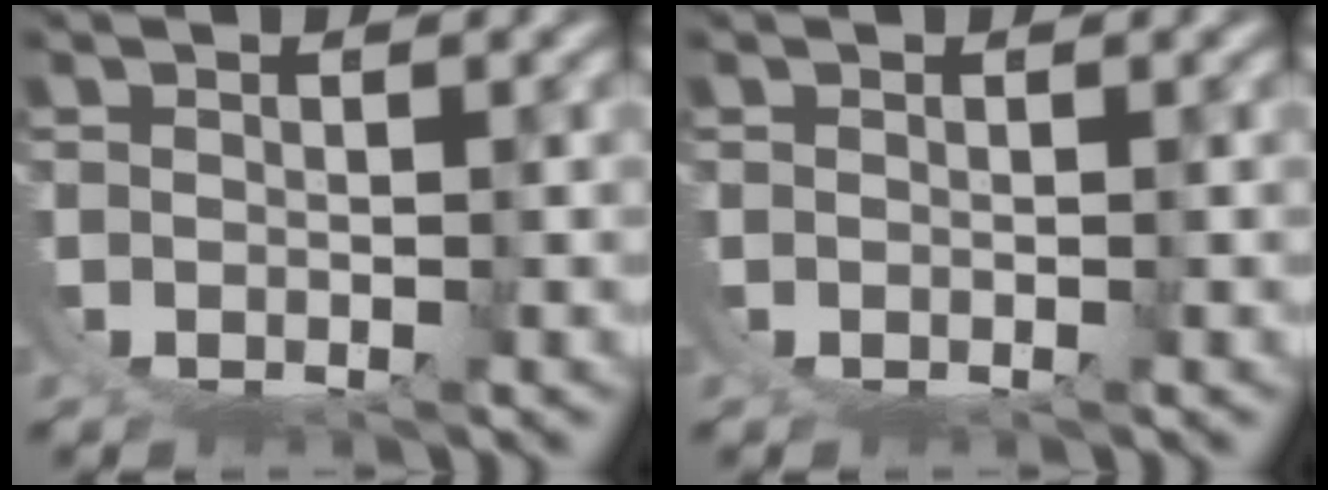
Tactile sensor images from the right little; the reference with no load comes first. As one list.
[{"total": 0.0}]